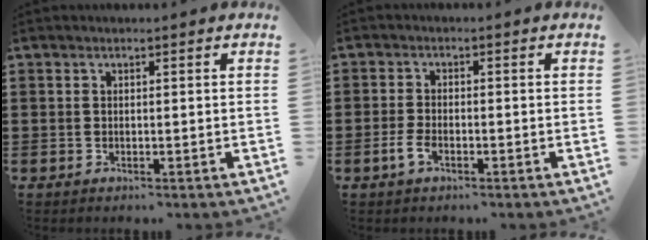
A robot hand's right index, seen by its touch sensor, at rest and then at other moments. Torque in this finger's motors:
{"motor_torque": [2.14, 0.00, 0.02, 0.09]}